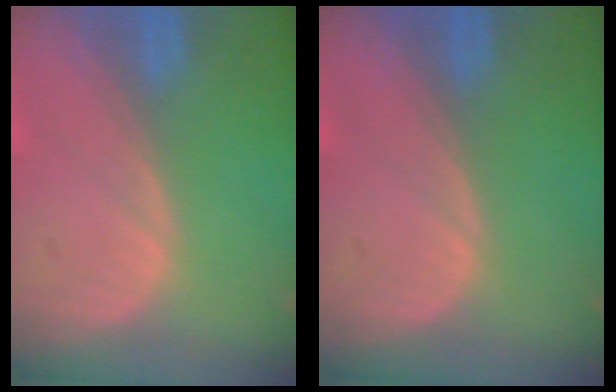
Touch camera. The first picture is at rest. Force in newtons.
{"total": 0.0}